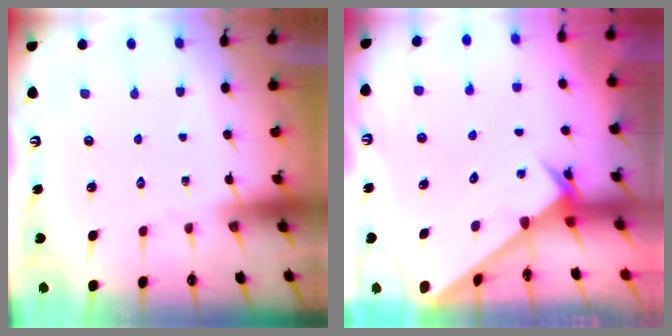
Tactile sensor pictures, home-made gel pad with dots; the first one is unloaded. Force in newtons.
{"total": 2.9, "press": 2.9, "slide": 0.1}